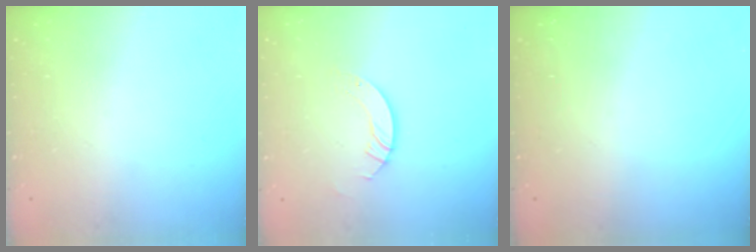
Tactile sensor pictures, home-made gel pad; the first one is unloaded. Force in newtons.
{"total": 3.8, "press": 3.7, "slide": 0.4}
{"total": 0.0}